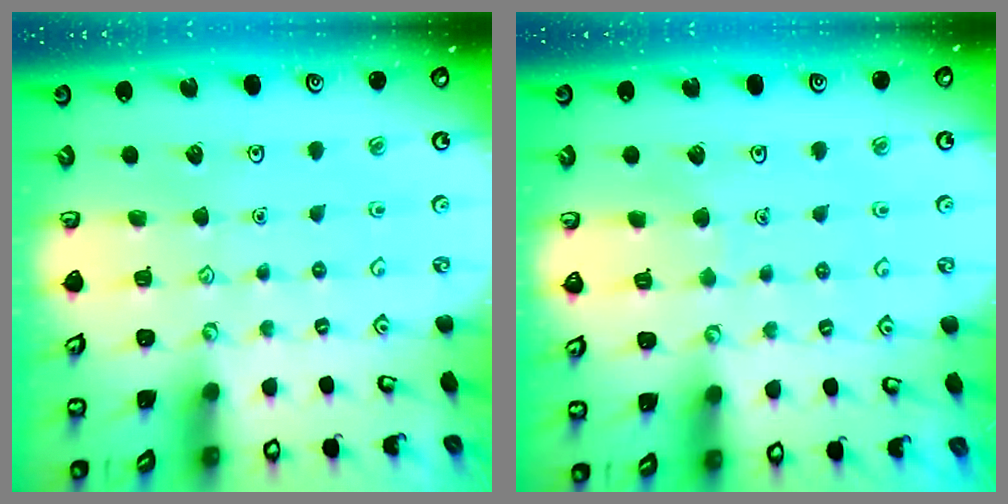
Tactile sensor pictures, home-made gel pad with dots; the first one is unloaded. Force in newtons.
{"total": 2.4, "press": 2.4, "slide": 0.2}